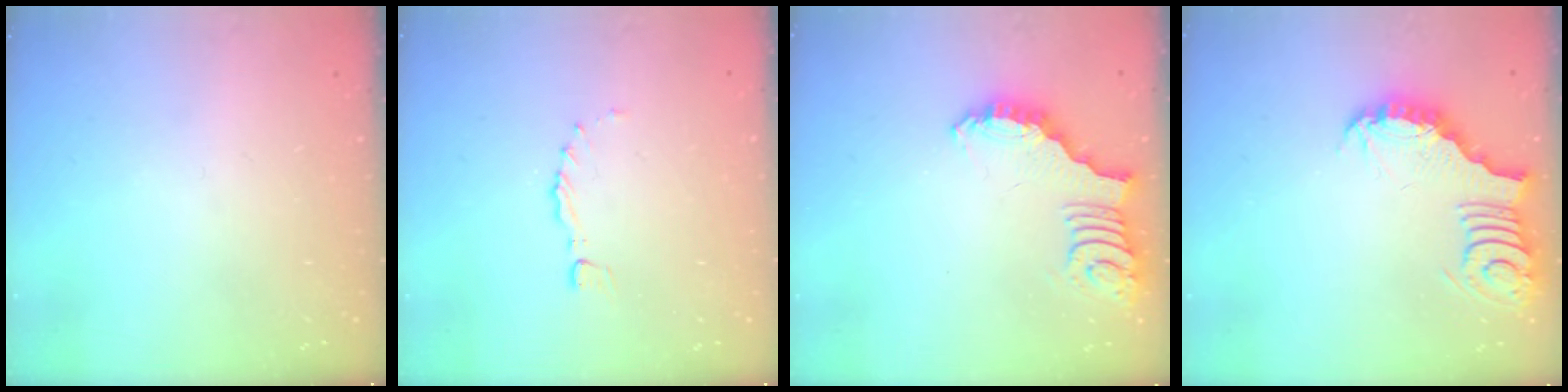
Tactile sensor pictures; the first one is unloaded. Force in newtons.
{"total": 0.0}
{"total": 2.7, "press": 2.6, "slide": 0.5}
{"total": 3.8, "press": 3.8, "slide": 0.6}